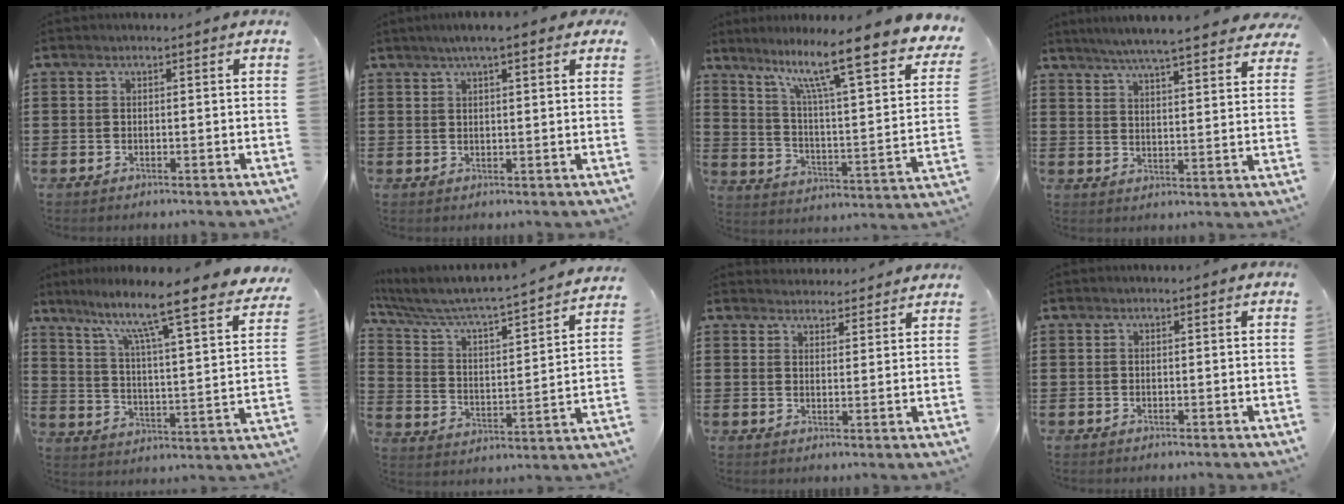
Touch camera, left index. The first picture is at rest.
{"total": 4.0, "force": [2.8, 0.5, 2.9], "torque": [-0.062, 0.007, 0.048]}
{"total": 12.0, "force": [8.7, 1.1, 8.2], "torque": [-0.165, -0.067, 0.135]}
{"total": 5.9, "force": [5.4, -0.5, 2.1], "torque": [-0.061, -0.027, 0.093]}
{"total": 9.4, "force": [7.5, -0.1, 5.7], "torque": [-0.123, -0.067, 0.113]}
{"total": 3.9, "force": [3.6, 0.3, 1.5], "torque": [-0.054, -0.047, 0.048]}
{"total": 3.1, "force": [3.1, 0.5, -0.2], "torque": [-0.006, -0.010, 0.059]}
{"total": 0.0}